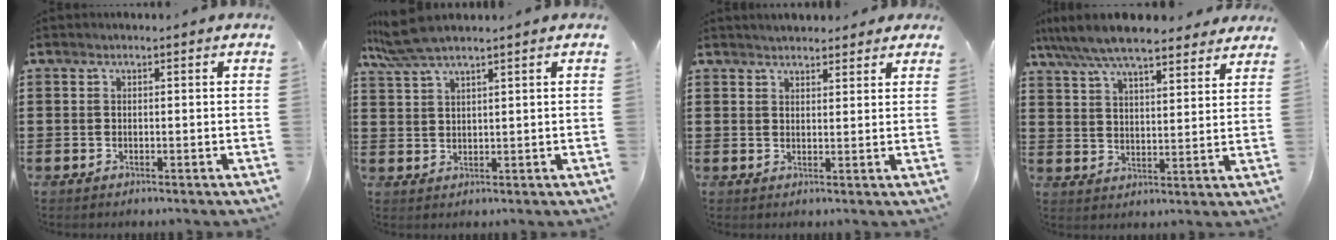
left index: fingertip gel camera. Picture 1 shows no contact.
{"total": 4.9, "force": [3.9, 0.5, 2.9], "torque": [-0.066, -0.002, 0.072]}
{"total": 2.5, "force": [2.4, 0.6, 0.2], "torque": [-0.010, 0.001, 0.045]}
{"total": 7.6, "force": [7.0, 1.0, 2.9], "torque": [-0.084, -0.026, 0.125]}